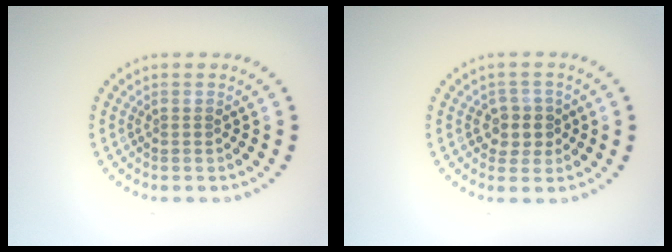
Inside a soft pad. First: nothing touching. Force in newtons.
{"total": 2.3, "press": 2.0, "slide": 1.0}